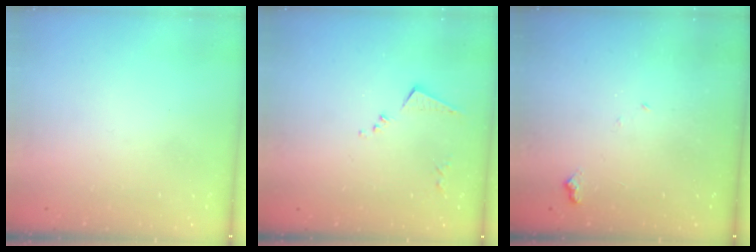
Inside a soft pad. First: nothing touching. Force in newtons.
{"total": 6.4, "press": 6.4, "slide": 0.3}
{"total": 5.6, "press": 5.6, "slide": 0.9}